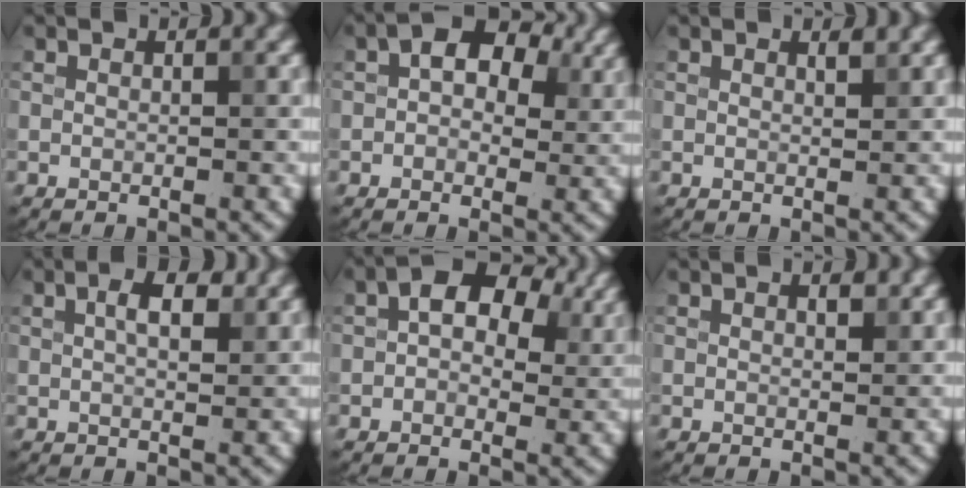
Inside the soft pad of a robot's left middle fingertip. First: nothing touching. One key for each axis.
{"total": 6.5, "fx": 2.1, "fy": 4.1, "fz": 4.6, "tx": -0.058, "ty": 0.013, "tz": 0.012}
{"total": 0.7, "fx": 0.6, "fy": 0.1, "fz": 0.3, "tx": -0.002, "ty": -0.002, "tz": 0.011}
{"total": 2.6, "fx": 1.0, "fy": 1.1, "fz": 2.1, "tx": -0.038, "ty": 0.005, "tz": 0.018}
{"total": 7.6, "fx": 2.5, "fy": 4.7, "fz": 5.4, "tx": -0.072, "ty": 0.017, "tz": 0.018}
{"total": 0.7, "fx": 0.5, "fy": 0.3, "fz": 0.5, "tx": -0.008, "ty": -0.002, "tz": 0.008}